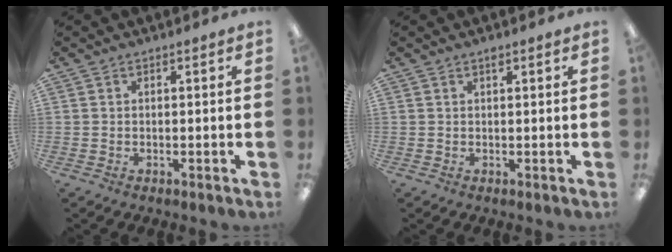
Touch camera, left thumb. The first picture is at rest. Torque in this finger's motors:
{"motor_torque": [0.26, 0.05, -0.07, 0.05, 0.00]}